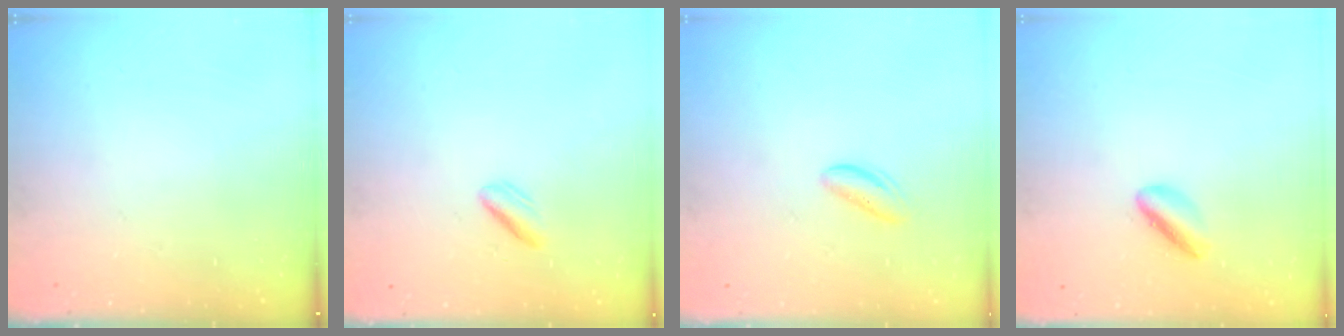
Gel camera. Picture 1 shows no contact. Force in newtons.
{"total": 2.2, "press": 2.1, "slide": 0.6}
{"total": 2.9, "press": 2.9, "slide": 0.3}
{"total": 2.8, "press": 2.8, "slide": 0.5}